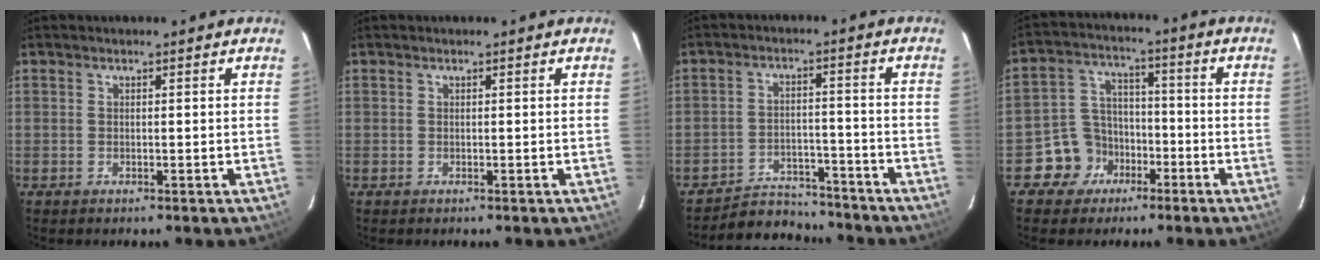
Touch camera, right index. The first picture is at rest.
{"total": 0.0}
{"total": 9.7, "force": [-9.1, 3.4, 0.9], "torque": [-0.037, 0.020, -0.132]}
{"total": 8.5, "force": [-4.6, 7.0, 1.3], "torque": [-0.040, 0.037, -0.073]}